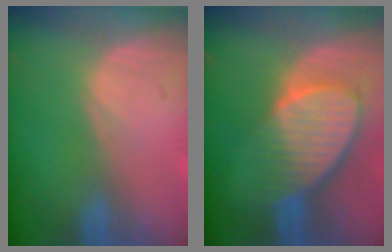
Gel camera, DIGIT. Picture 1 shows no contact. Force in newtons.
{"total": 9.1, "press": 8.1, "slide": 4.0}